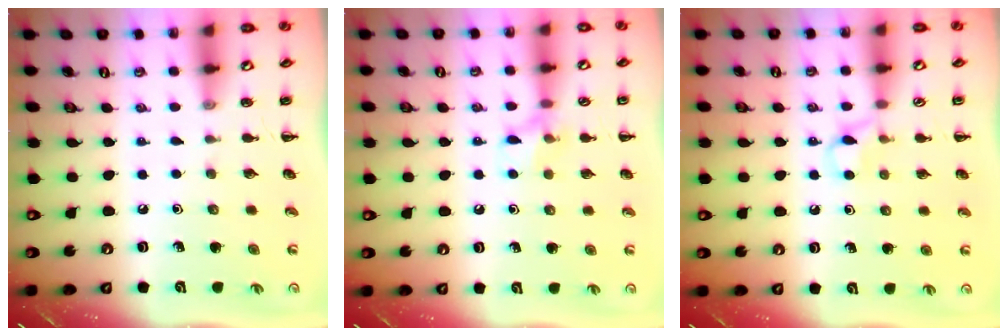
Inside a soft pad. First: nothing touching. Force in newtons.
{"total": 7.7, "press": 7.6, "slide": 1.6}
{"total": 4.3, "press": 4.0, "slide": 1.5}